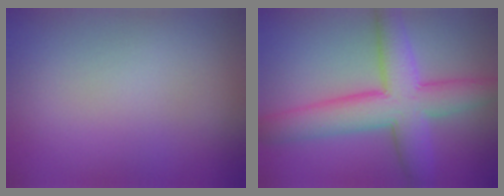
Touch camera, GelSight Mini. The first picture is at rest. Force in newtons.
{"total": 8.2, "press": 8.2, "slide": 0.2}